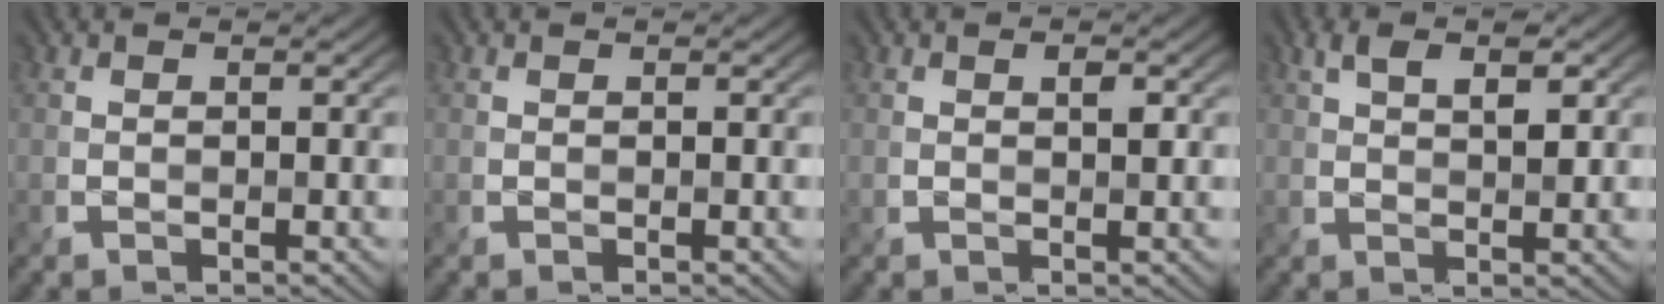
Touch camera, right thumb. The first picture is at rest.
{"total": 0.0}
{"total": 1.3, "force": [0.2, 0.6, 1.1], "torque": [-0.015, -0.002, 0.004]}
{"total": 3.8, "force": [1.5, 1.7, 3.0], "torque": [-0.054, 0.002, 0.026]}